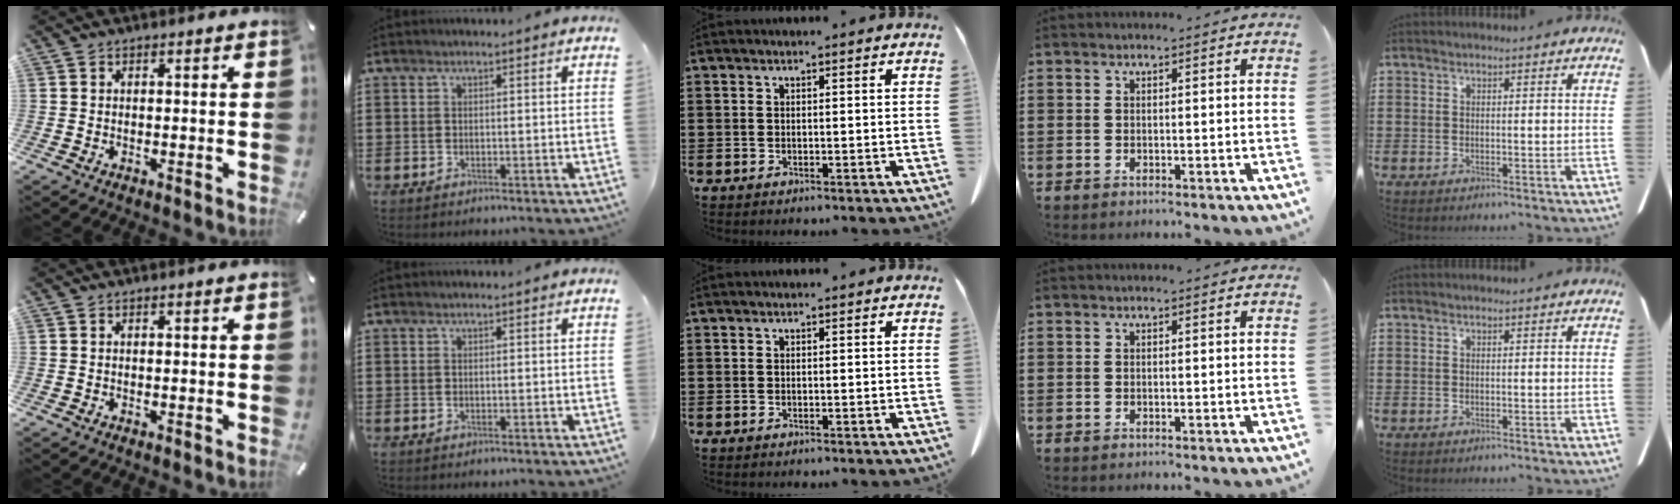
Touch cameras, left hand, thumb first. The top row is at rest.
{}